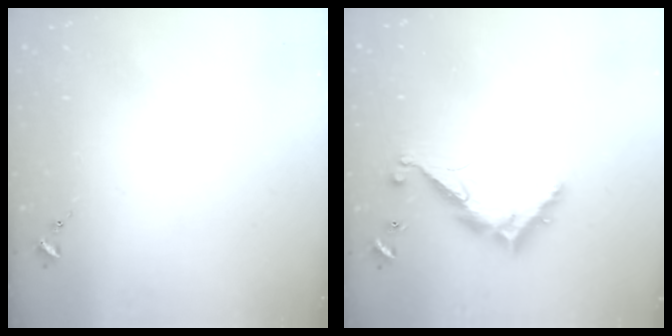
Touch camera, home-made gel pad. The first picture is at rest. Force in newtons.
{"total": 10.2, "press": 10.2, "slide": 0.8}